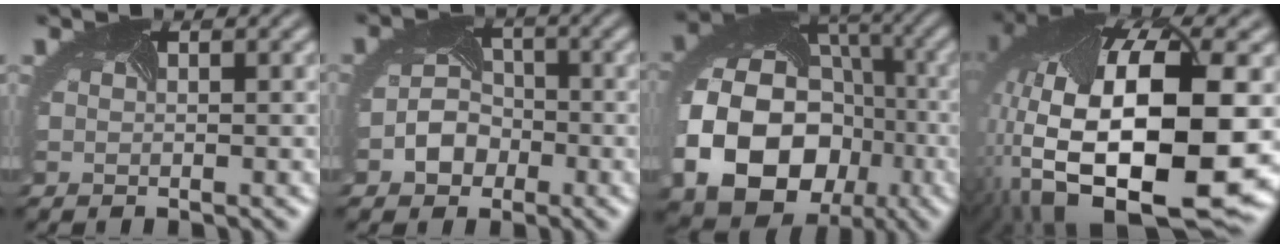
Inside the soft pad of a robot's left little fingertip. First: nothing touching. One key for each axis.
{"total": 3.0, "fx": -1.6, "fy": 2.3, "fz": 1.0, "tx": -0.025, "ty": -0.006, "tz": -0.025}
{"total": 16.0, "fx": -4.5, "fy": 12.8, "fz": 8.4, "tx": -0.191, "ty": -0.047, "tz": -0.073}
{"total": 19.0, "fx": -2.1, "fy": 8.5, "fz": 16.8, "tx": -0.327, "ty": -0.039, "tz": -0.007}